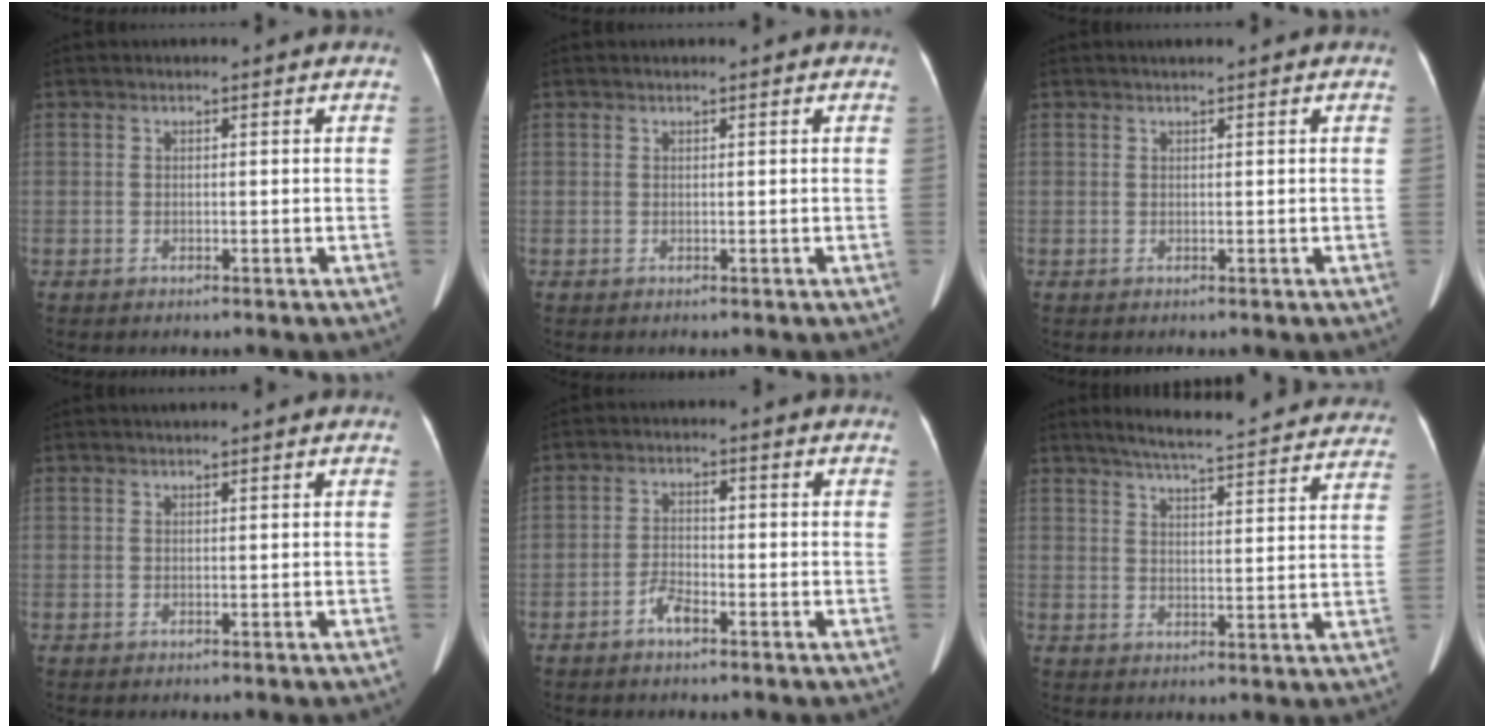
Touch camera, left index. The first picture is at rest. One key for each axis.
{"total": 0.0}
{"total": 0.7, "fx": 0.5, "fy": -0.1, "fz": 0.4, "tx": -0.007, "ty": 0.005, "tz": 0.011}
{"total": 0.6, "fx": 0.5, "fy": -0.1, "fz": 0.3, "tx": -0.006, "ty": 0.007, "tz": 0.012}
{"total": 3.2, "fx": -2.1, "fy": 1.2, "fz": 2.2, "tx": -0.045, "ty": 0.007, "tz": -0.040}
{"total": 24.5, "fx": 22.5, "fy": 2.9, "fz": 9.1, "tx": -0.132, "ty": -0.031, "tz": 0.270}